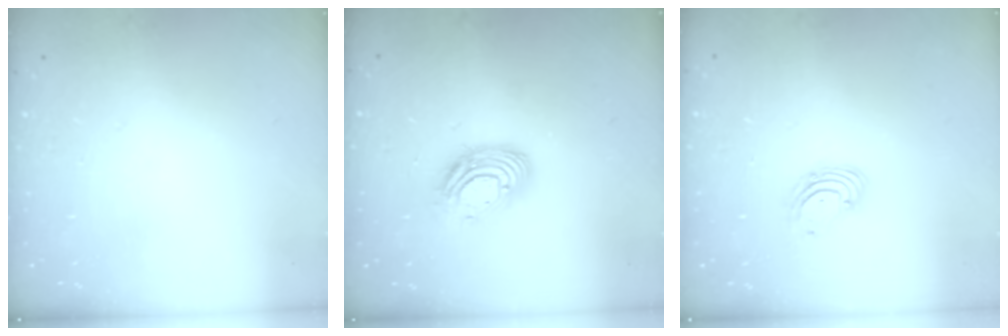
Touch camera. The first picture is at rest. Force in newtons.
{"total": 13.9, "press": 13.9, "slide": 1.2}
{"total": 2.7, "press": 2.7, "slide": 0.3}